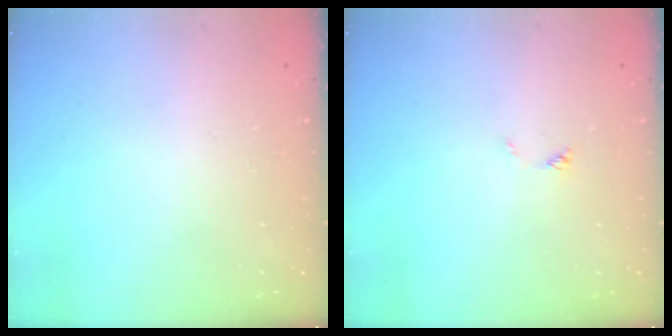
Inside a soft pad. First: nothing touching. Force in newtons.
{"total": 0.0}